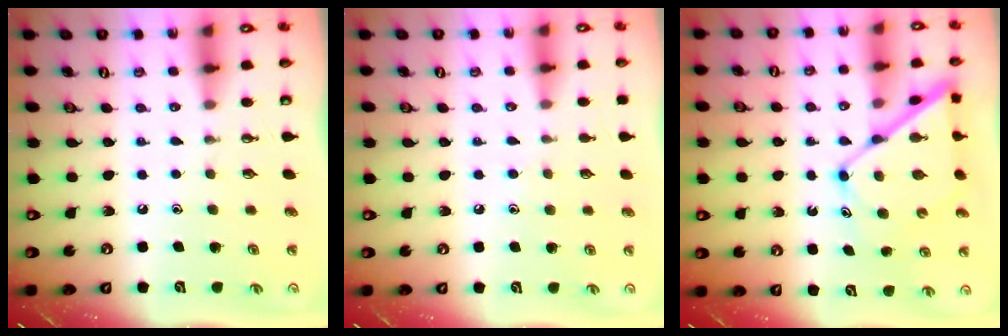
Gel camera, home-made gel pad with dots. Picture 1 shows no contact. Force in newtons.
{"total": 5.9, "press": 5.8, "slide": 0.7}
{"total": 12.8, "press": 12.8, "slide": 1.1}